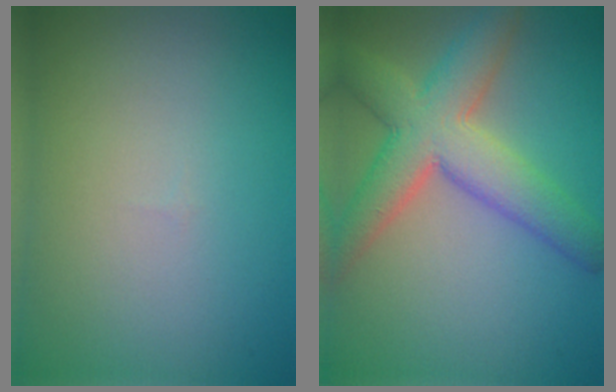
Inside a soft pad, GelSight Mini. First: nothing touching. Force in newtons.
{"total": 7.6, "press": 7.6, "slide": 0.6}